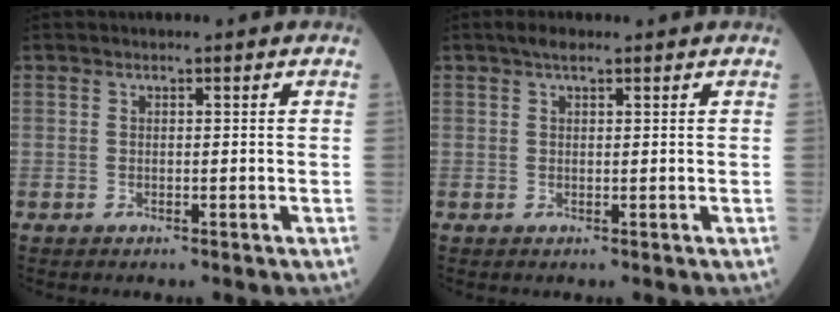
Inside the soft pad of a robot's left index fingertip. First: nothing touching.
{"total": 1.5, "force": [1.0, 0.4, 1.1], "torque": [-0.022, 0.013, 0.015]}